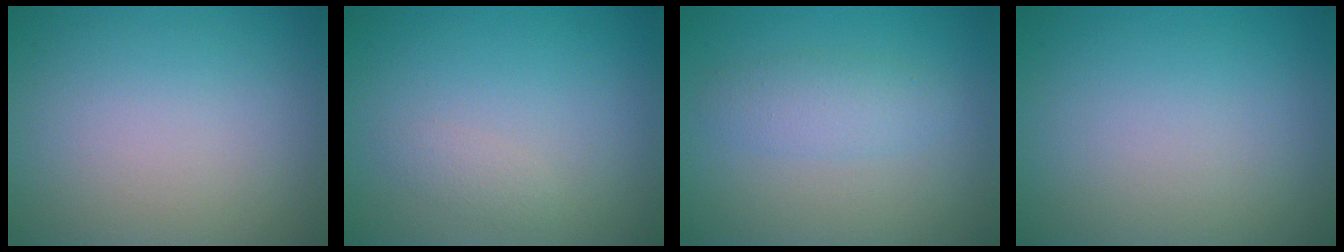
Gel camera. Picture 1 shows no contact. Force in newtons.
{"total": 1.0, "press": 1.0, "slide": 0.0}
{"total": 2.4, "press": 2.4, "slide": 0.0}
{"total": 0.0}